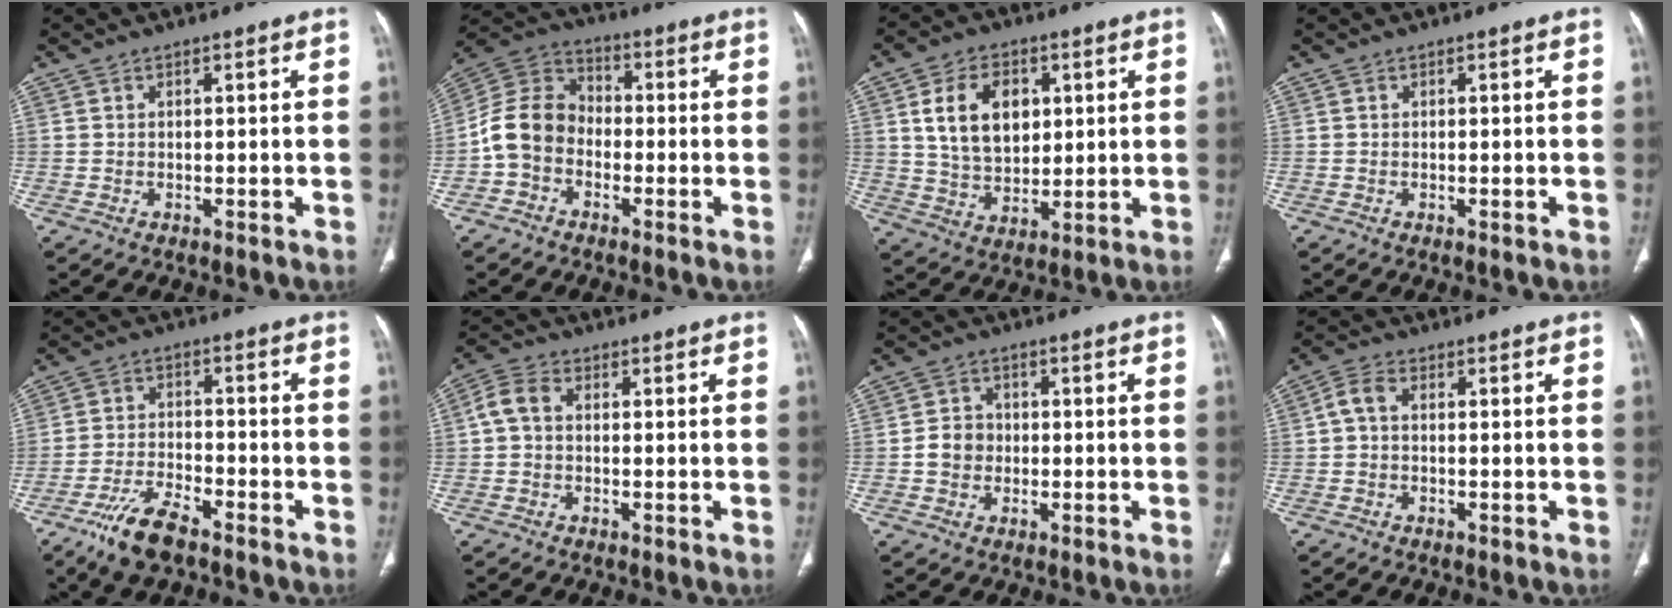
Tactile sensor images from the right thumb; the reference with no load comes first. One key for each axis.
{"total": 10.0, "fx": -2.6, "fy": 7.9, "fz": 5.6, "tx": -0.100, "ty": 0.036, "tz": -0.066}
{"total": 12.6, "fx": 3.5, "fy": 8.6, "fz": 8.5, "tx": -0.115, "ty": -0.013, "tz": 0.069}
{"total": 0.6, "fx": -0.2, "fy": 0.0, "fz": 0.6, "tx": -0.009, "ty": -0.002, "tz": -0.001}
{"total": 8.7, "fx": -6.2, "fy": 2.9, "fz": 5.3, "tx": -0.112, "ty": 0.020, "tz": -0.118}
{"total": 4.3, "fx": 0.1, "fy": 3.0, "fz": 3.1, "tx": -0.063, "ty": 0.014, "tz": -0.005}
{"total": 4.2, "fx": -0.6, "fy": 3.7, "fz": 1.8, "tx": -0.017, "ty": 0.011, "tz": -0.016}
{"total": 3.1, "fx": -0.2, "fy": 1.8, "fz": 2.5, "tx": -0.049, "ty": 0.009, "tz": -0.011}